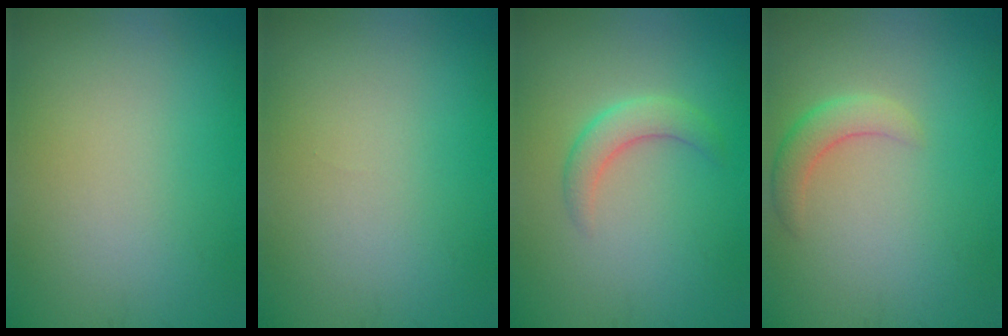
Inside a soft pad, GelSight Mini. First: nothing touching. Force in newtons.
{"total": 0.0}
{"total": 2.5, "press": 2.5, "slide": 0.1}
{"total": 2.4, "press": 2.4, "slide": 0.2}